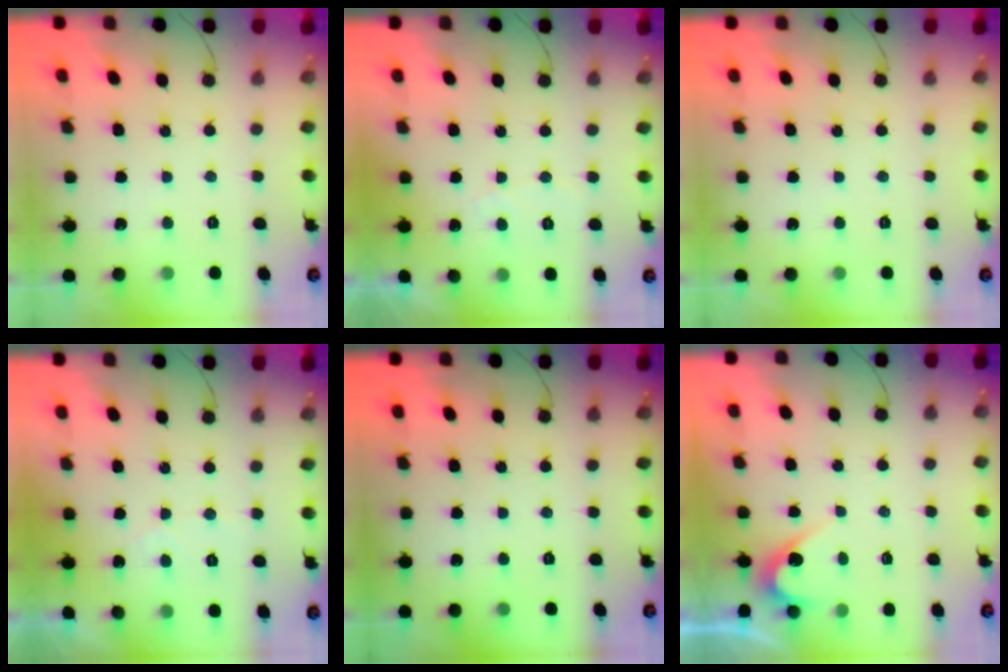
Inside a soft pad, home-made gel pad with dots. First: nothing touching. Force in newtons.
{"total": 3.6, "press": 3.6, "slide": 0.2}
{"total": 0.0}
{"total": 2.7, "press": 2.7, "slide": 0.1}
{"total": 0.0}
{"total": 3.0, "press": 3.0, "slide": 0.3}